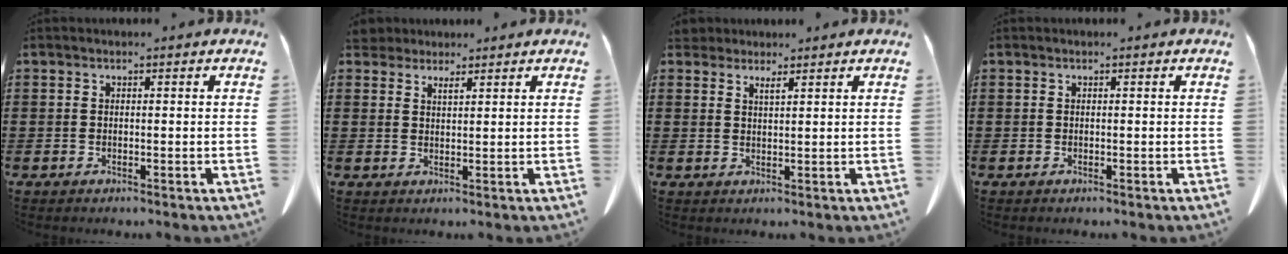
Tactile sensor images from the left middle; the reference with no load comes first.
{"total": 2.3, "force": [2.0, 0.7, 0.7], "torque": [-0.012, -0.002, 0.038]}
{"total": 2.0, "force": [1.8, 0.3, 0.8], "torque": [-0.020, 0.001, 0.034]}
{"total": 0.0}